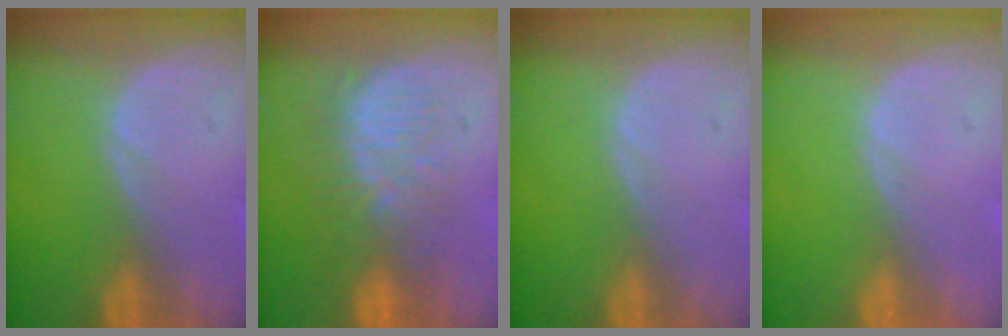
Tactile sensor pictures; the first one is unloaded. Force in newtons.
{"total": 8.3, "press": 7.8, "slide": 2.8}
{"total": 0.0}
{"total": 0.0}